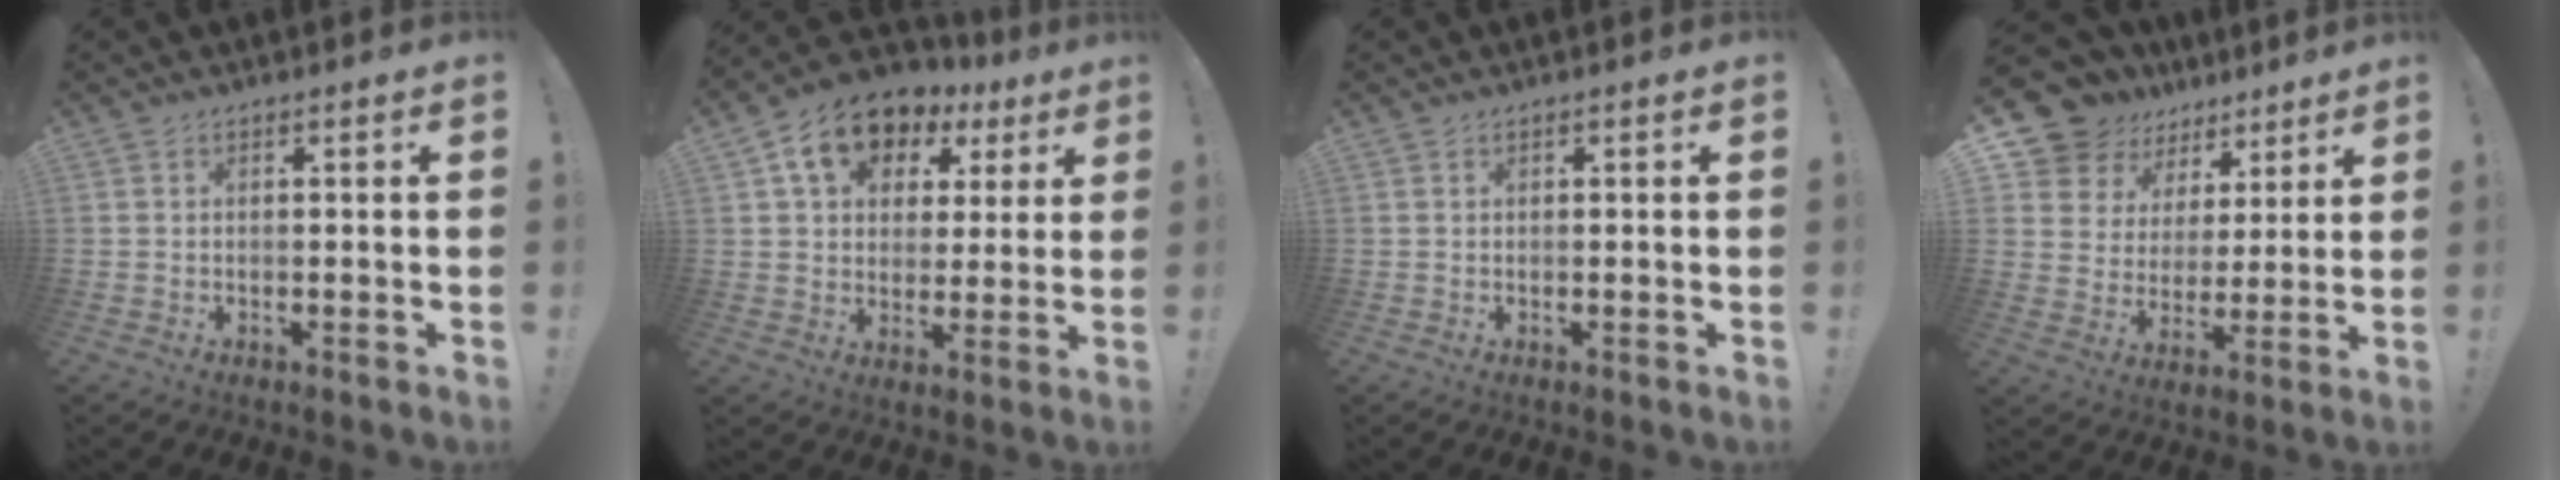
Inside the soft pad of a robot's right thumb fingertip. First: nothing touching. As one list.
[{"total": 13.1, "force": [6.9, 9.2, 6.3], "torque": [-0.099, -0.032, 0.129]}, {"total": 0.0}, {"total": 12.6, "force": [8.9, 8.5, 2.9], "torque": [-0.060, -0.067, 0.178]}]